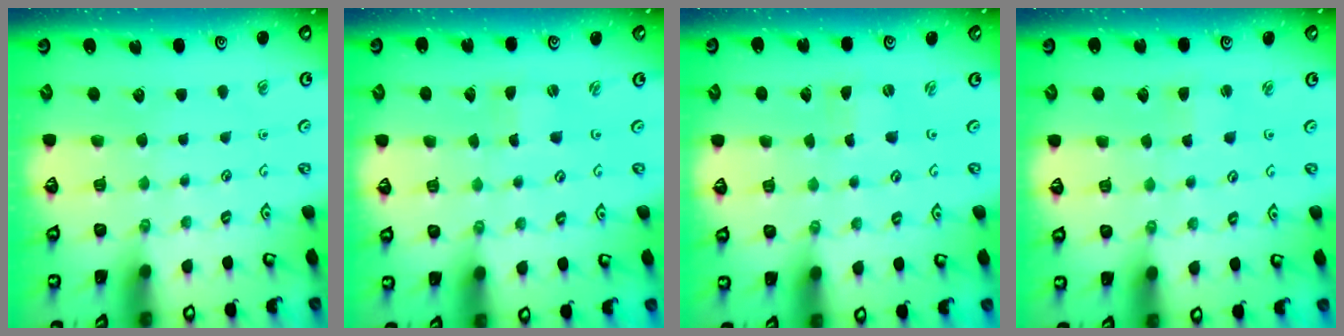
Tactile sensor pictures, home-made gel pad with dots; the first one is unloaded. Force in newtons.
{"total": 0.0}
{"total": 0.0}
{"total": 2.7, "press": 2.7, "slide": 0.2}